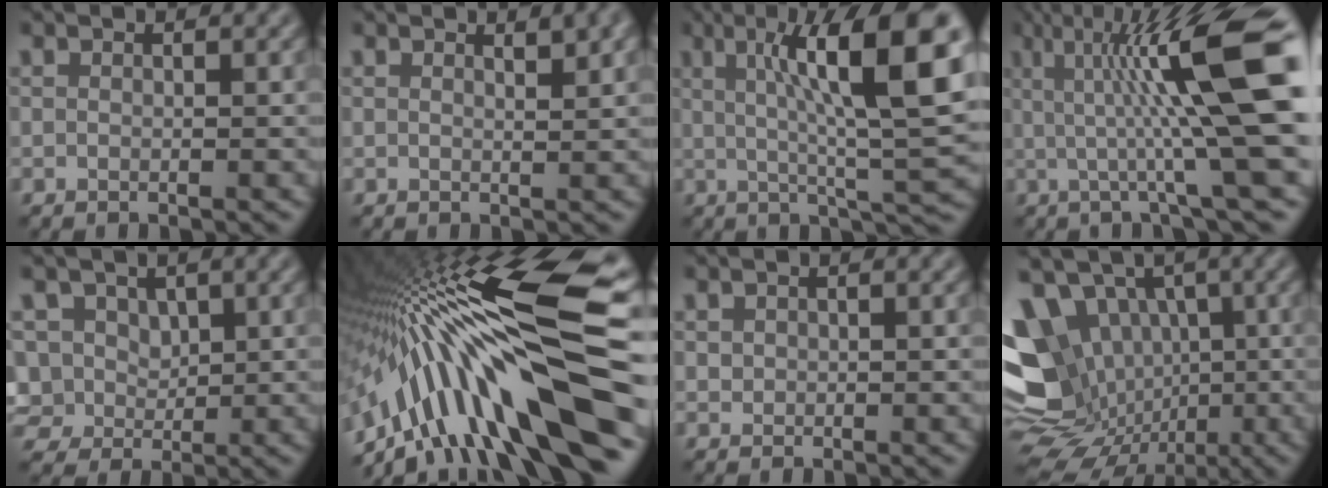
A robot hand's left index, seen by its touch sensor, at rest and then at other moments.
{"total": 2.4, "force": [1.5, 0.7, 1.8], "torque": [-0.015, 0.004, 0.022]}
{"total": 12.1, "force": [2.9, 2.4, 11.5], "torque": [-0.160, 0.015, 0.044]}
{"total": 12.6, "force": [1.8, 2.1, 12.3], "torque": [-0.181, 0.014, 0.033]}
{"total": 6.6, "force": [2.2, 5.3, 3.3], "torque": [-0.067, 0.020, 0.027]}
{"total": 16.4, "force": [-4.3, 4.1, 15.3], "torque": [-0.267, 0.034, -0.073]}
{"total": 0.7, "force": [0.1, 0.7, 0.2], "torque": [-0.005, 0.002, 0.003]}
{"total": 12.5, "force": [-0.6, 10.5, 6.7], "torque": [-0.137, 0.004, 0.002]}